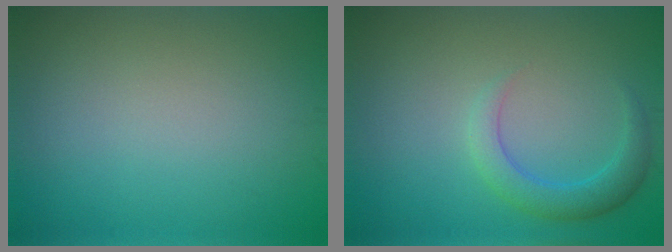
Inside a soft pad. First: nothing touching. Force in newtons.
{"total": 2.9, "press": 2.9, "slide": 0.1}